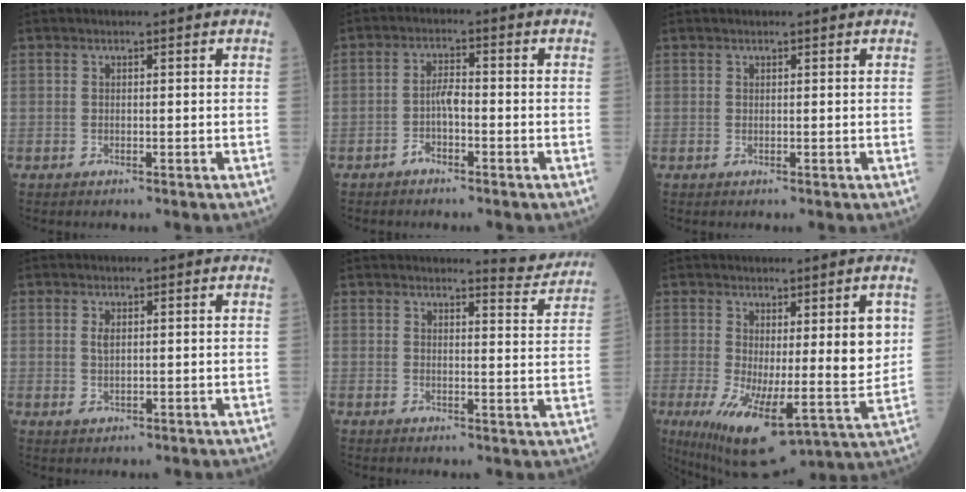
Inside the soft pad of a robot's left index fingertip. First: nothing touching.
{"total": 2.8, "force": [-1.3, 0.9, 2.3], "torque": [-0.046, 0.007, -0.026]}
{"total": 0.0}
{"total": 1.8, "force": [0.4, 1.0, 1.4], "torque": [-0.030, -0.003, 0.010]}
{"total": 5.2, "force": [5.2, 0.1, 0.3], "torque": [-0.007, -0.033, 0.047]}
{"total": 14.0, "force": [1.0, 3.0, 13.6], "torque": [-0.211, -0.010, 0.028]}